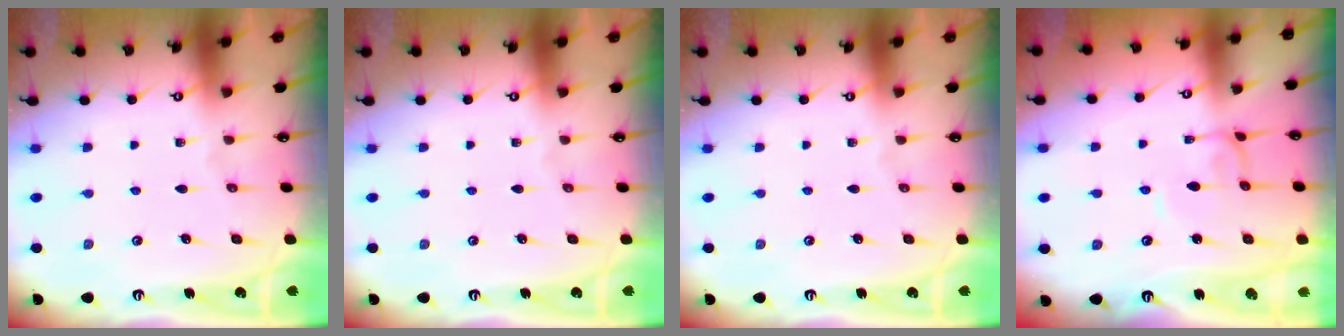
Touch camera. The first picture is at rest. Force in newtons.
{"total": 0.0}
{"total": 0.0}
{"total": 2.4, "press": 2.4, "slide": 0.1}